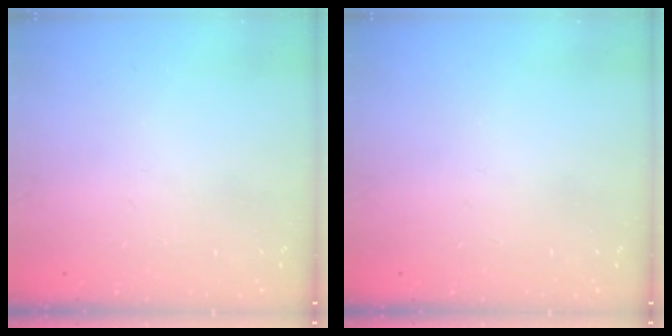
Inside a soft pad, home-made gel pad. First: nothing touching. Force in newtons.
{"total": 0.0}